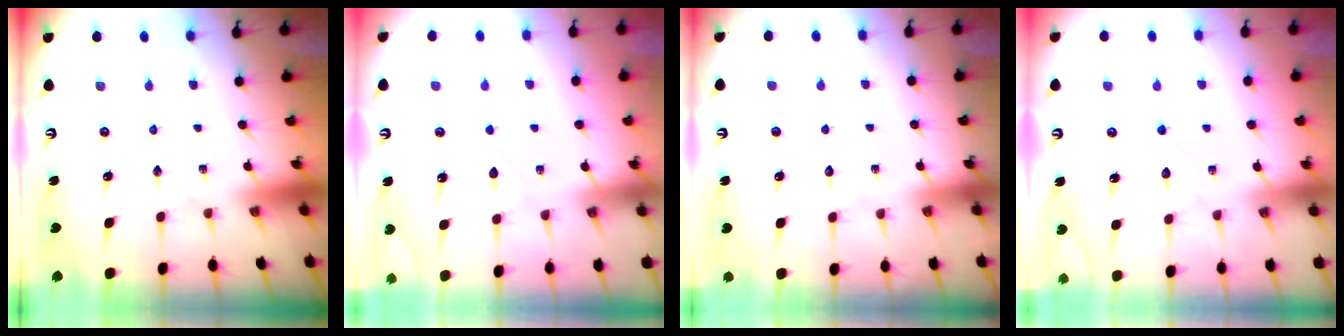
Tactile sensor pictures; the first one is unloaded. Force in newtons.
{"total": 7.1, "press": 7.0, "slide": 0.8}
{"total": 0.8, "press": 0.8, "slide": 0.1}
{"total": 3.8, "press": 3.7, "slide": 0.3}